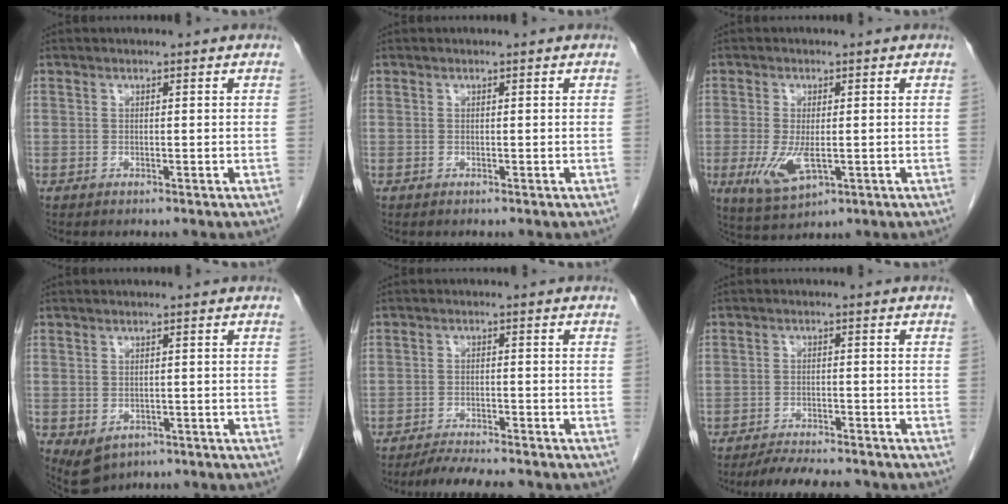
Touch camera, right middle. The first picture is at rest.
{"total": 0.0}
{"total": 6.2, "force": [-1.4, 2.5, 5.6], "torque": [-0.115, -0.016, -0.015]}
{"total": 4.4, "force": [-2.0, 3.2, 2.2], "torque": [-0.038, -0.006, -0.016]}
{"total": 7.2, "force": [-6.5, 0.7, 3.0], "torque": [-0.046, -0.015, -0.102]}
{"total": 8.4, "force": [-7.6, 1.3, 3.3], "torque": [-0.049, -0.010, -0.113]}